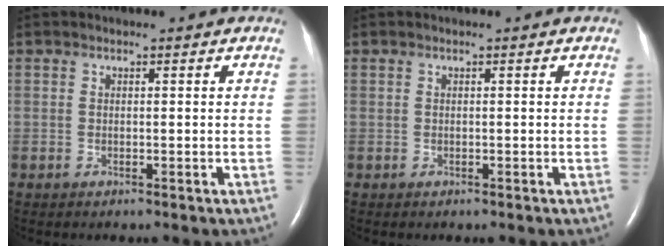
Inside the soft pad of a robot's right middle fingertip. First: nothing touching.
{"total": 0.0}